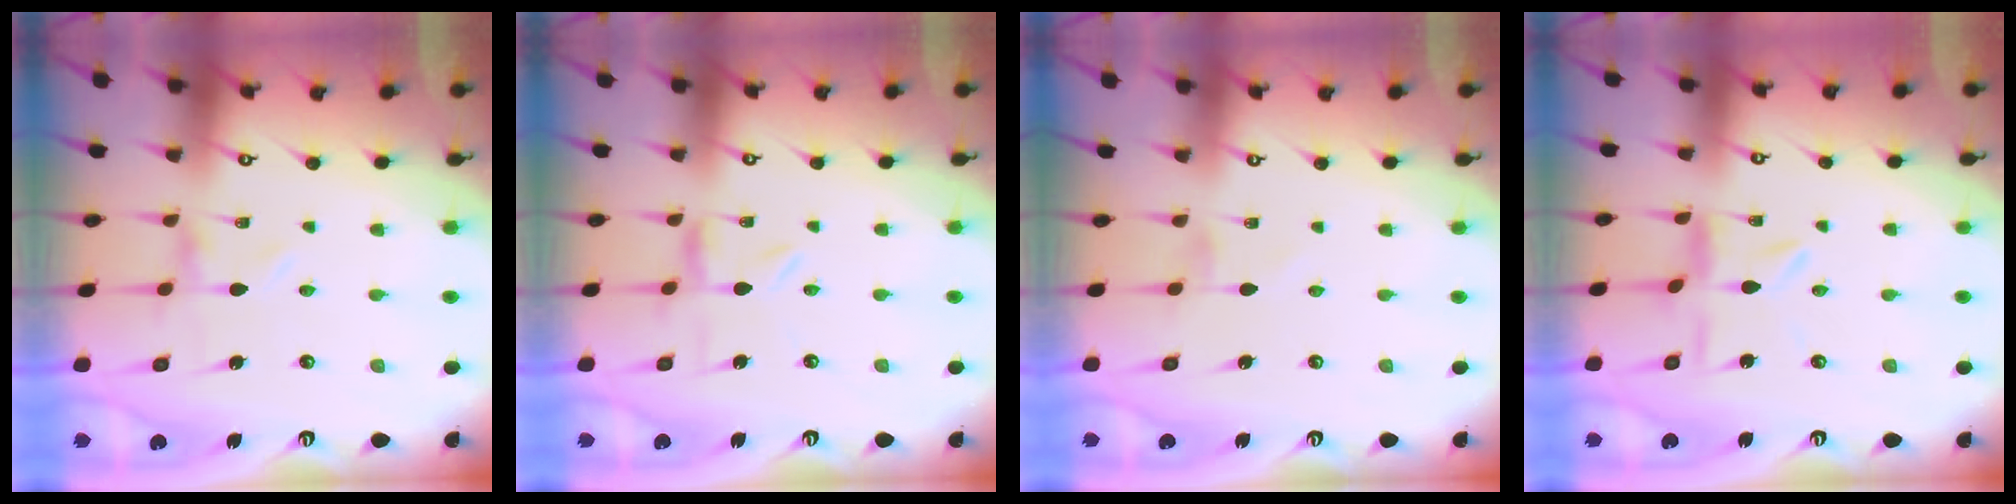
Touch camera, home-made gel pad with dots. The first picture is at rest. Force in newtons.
{"total": 1.6, "press": 1.6, "slide": 0.3}
{"total": 0.0}
{"total": 2.4, "press": 2.4, "slide": 0.3}